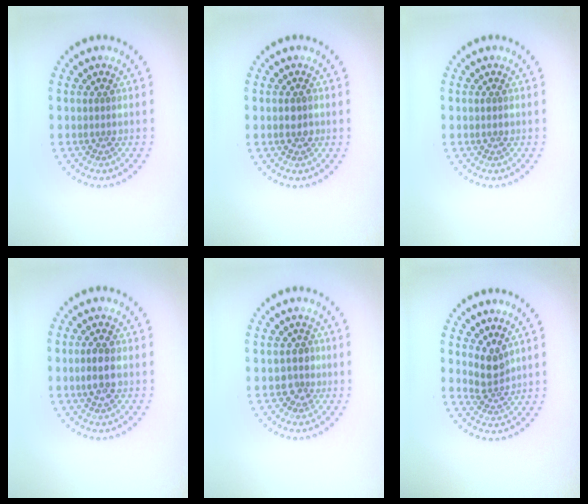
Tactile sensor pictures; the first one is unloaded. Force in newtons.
{"total": 1.4, "press": 1.4, "slide": 0.3}
{"total": 0.6, "press": 0.6, "slide": 0.1}
{"total": 2.3, "press": 2.3, "slide": 0.2}
{"total": 1.6, "press": 1.3, "slide": 1.0}
{"total": 2.3, "press": 1.8, "slide": 1.4}